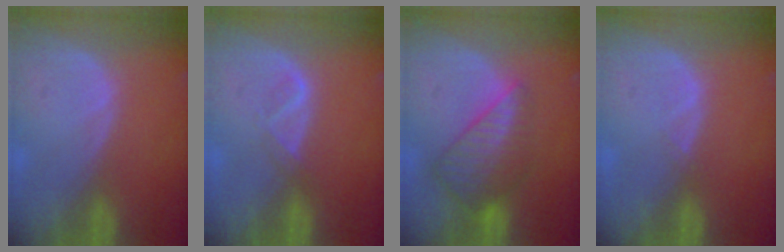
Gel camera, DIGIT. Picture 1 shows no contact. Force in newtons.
{"total": 1.9, "press": 1.8, "slide": 0.7}
{"total": 7.8, "press": 7.1, "slide": 3.4}
{"total": 0.7, "press": 0.5, "slide": 0.4}